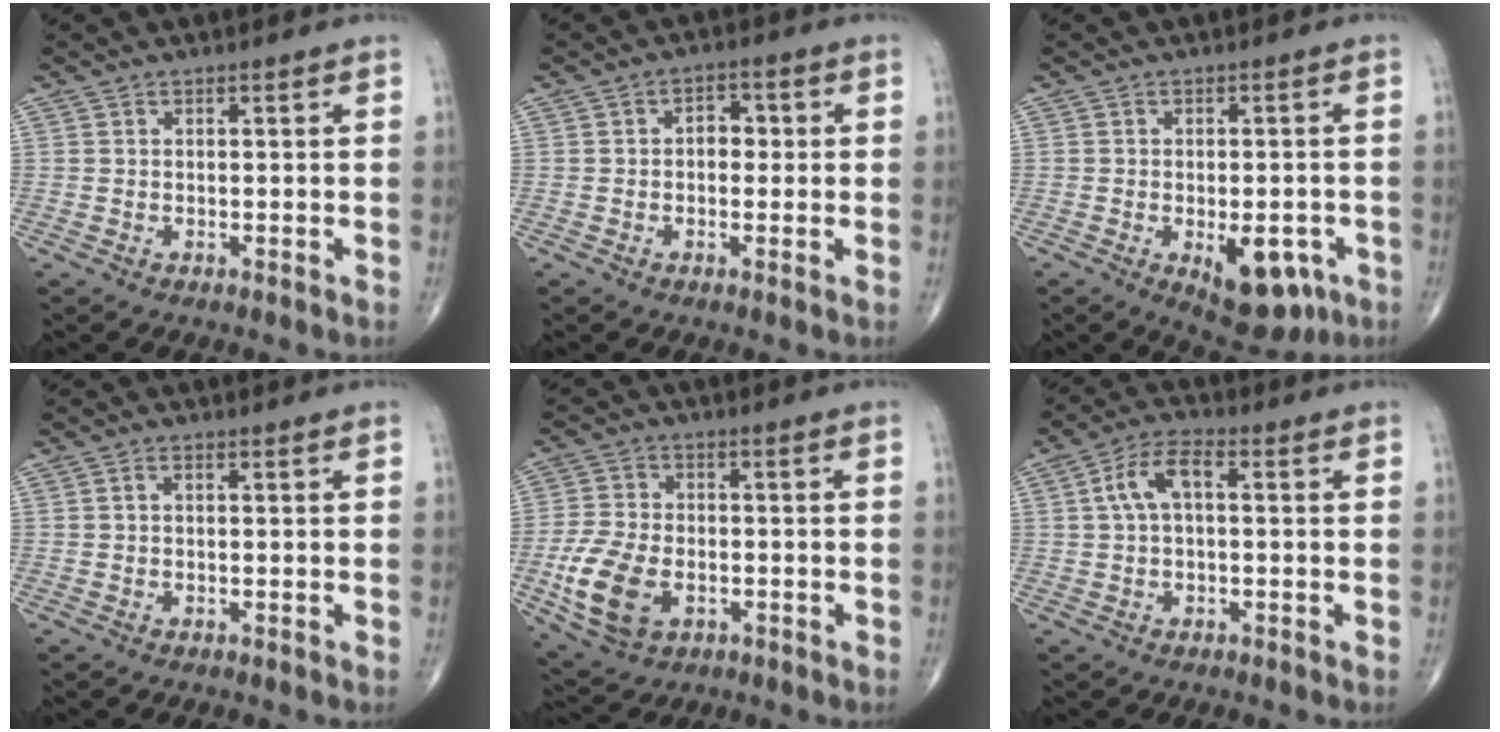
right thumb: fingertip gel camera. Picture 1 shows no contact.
{"total": 3.7, "force": [0.2, 2.6, 2.7], "torque": [-0.022, 0.013, -0.004]}
{"total": 11.0, "force": [-4.1, 5.4, 8.7], "torque": [-0.092, 0.006, -0.043]}
{"total": 0.8, "force": [0.0, 0.5, 0.7], "torque": [-0.011, 0.003, -0.002]}
{"total": 12.1, "force": [-3.4, 7.7, 8.7], "torque": [-0.176, 0.002, -0.059]}
{"total": 6.9, "force": [0.9, 3.4, 5.9], "torque": [-0.119, 0.025, 0.011]}